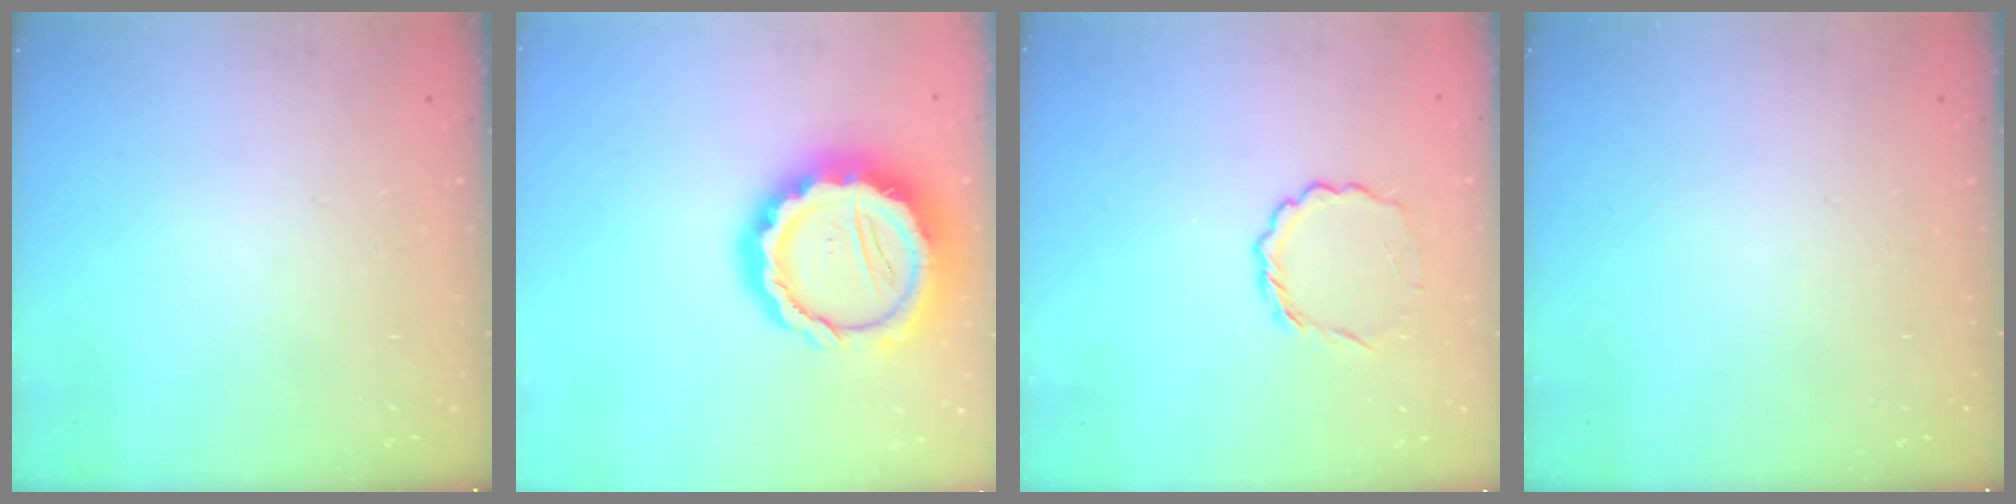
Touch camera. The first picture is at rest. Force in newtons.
{"total": 19.0, "press": 18.6, "slide": 3.8}
{"total": 4.2, "press": 4.0, "slide": 1.1}
{"total": 0.0}